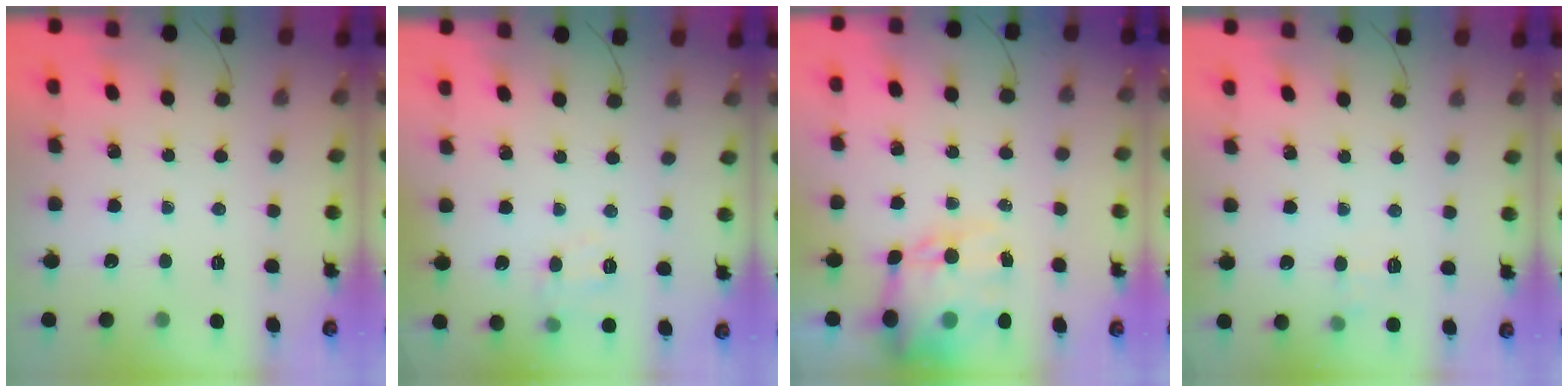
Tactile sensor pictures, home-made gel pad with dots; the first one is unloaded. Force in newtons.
{"total": 5.5, "press": 5.3, "slide": 1.3}
{"total": 16.1, "press": 15.7, "slide": 3.8}
{"total": 6.1, "press": 5.8, "slide": 1.9}